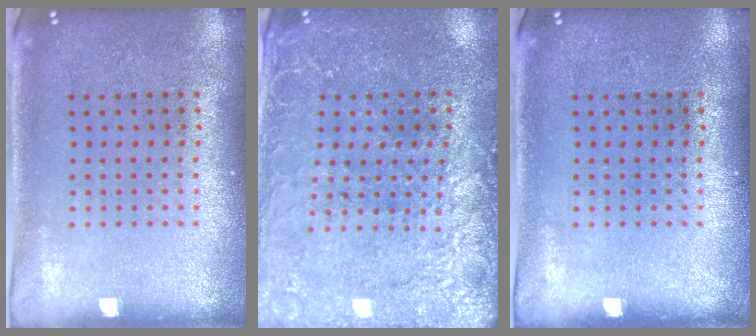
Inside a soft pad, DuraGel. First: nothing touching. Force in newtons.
{"total": 2.7, "press": 2.7, "slide": 0.5}
{"total": 0.0}